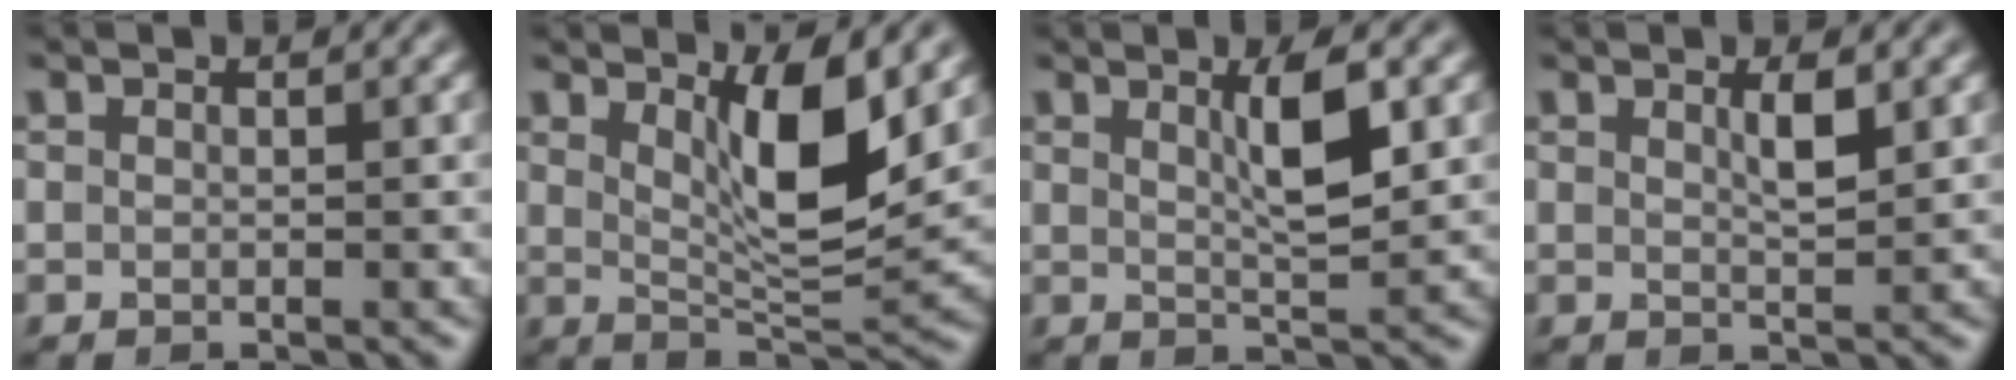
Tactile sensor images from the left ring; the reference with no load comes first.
{"total": 6.5, "force": [2.4, 1.7, 5.8], "torque": [-0.094, -0.015, 0.045]}
{"total": 3.8, "force": [1.3, 0.8, 3.5], "torque": [-0.057, -0.003, 0.023]}
{"total": 1.9, "force": [0.9, 0.3, 1.6], "torque": [-0.028, -0.002, 0.013]}